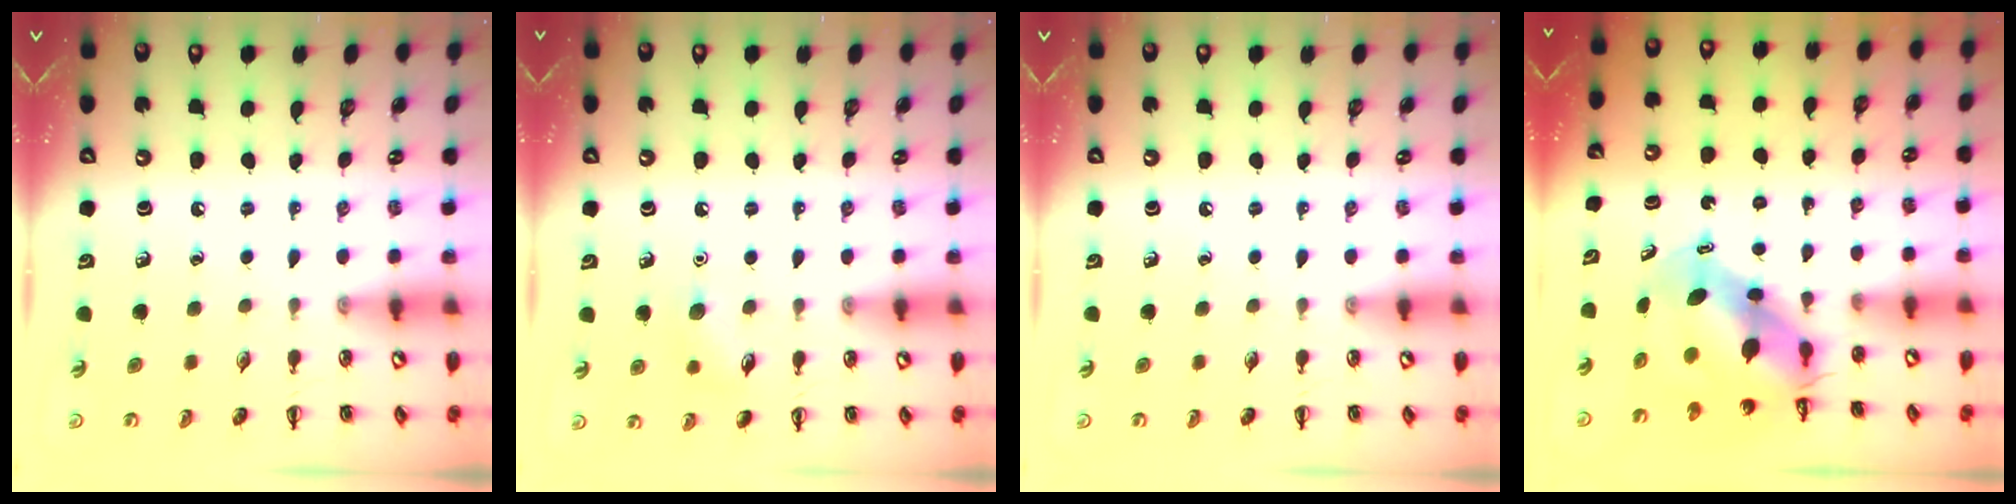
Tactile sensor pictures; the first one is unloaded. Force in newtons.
{"total": 7.1, "press": 6.8, "slide": 1.9}
{"total": 0.0}
{"total": 6.4, "press": 6.2, "slide": 1.8}